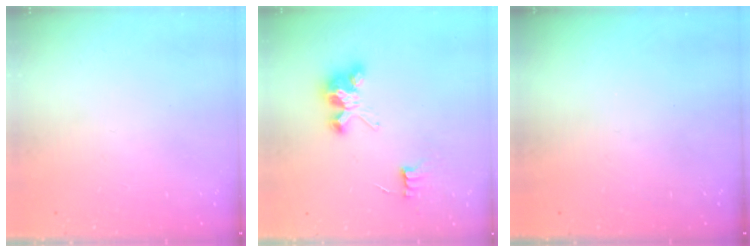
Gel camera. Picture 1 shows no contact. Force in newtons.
{"total": 7.9, "press": 7.9, "slide": 0.1}
{"total": 0.0}